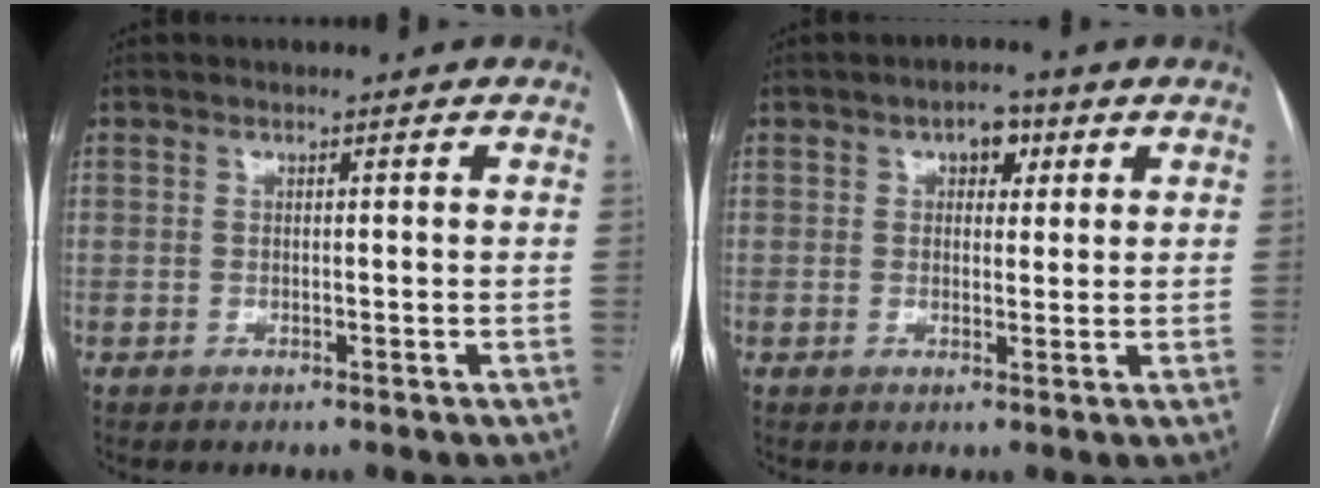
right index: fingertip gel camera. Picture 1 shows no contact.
{"total": 3.5, "force": [1.6, 2.1, 2.4], "torque": [-0.031, 0.014, 0.022]}